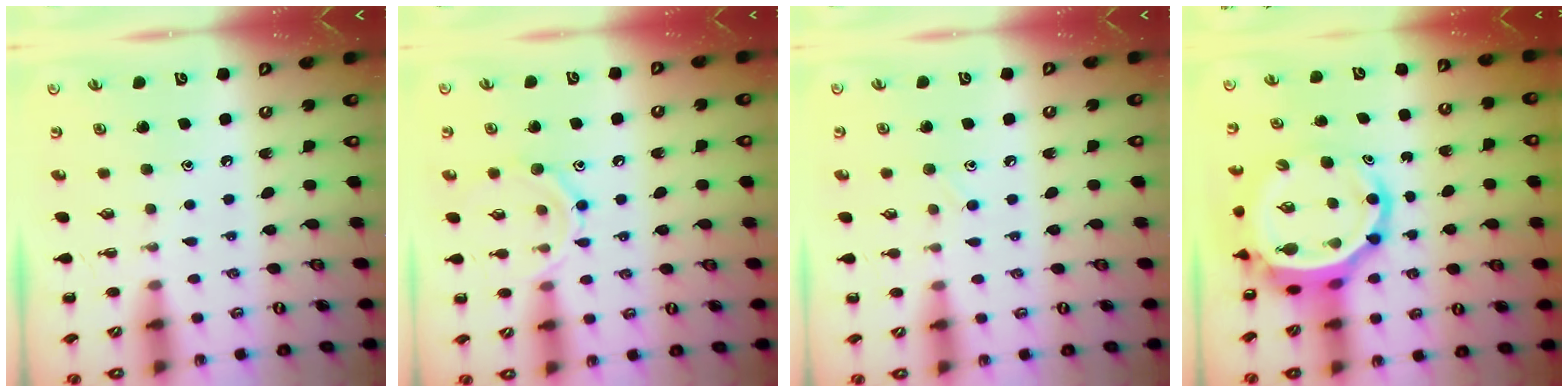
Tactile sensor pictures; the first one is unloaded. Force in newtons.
{"total": 10.9, "press": 10.8, "slide": 1.1}
{"total": 6.5, "press": 6.1, "slide": 2.2}
{"total": 8.2, "press": 7.8, "slide": 2.6}